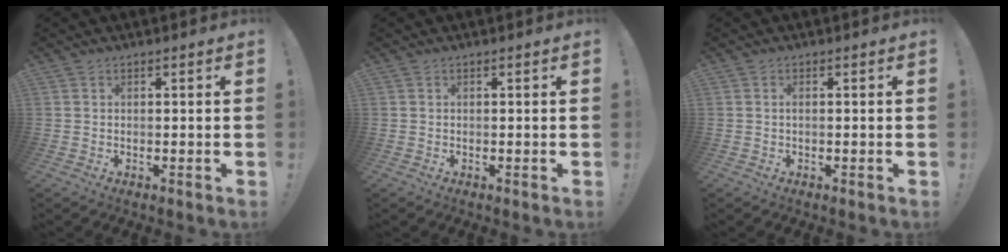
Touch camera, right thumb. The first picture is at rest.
{"total": 0.0}
{"total": 0.5, "force": [0.0, 0.2, 0.5], "torque": [-0.011, 0.001, 0.000]}